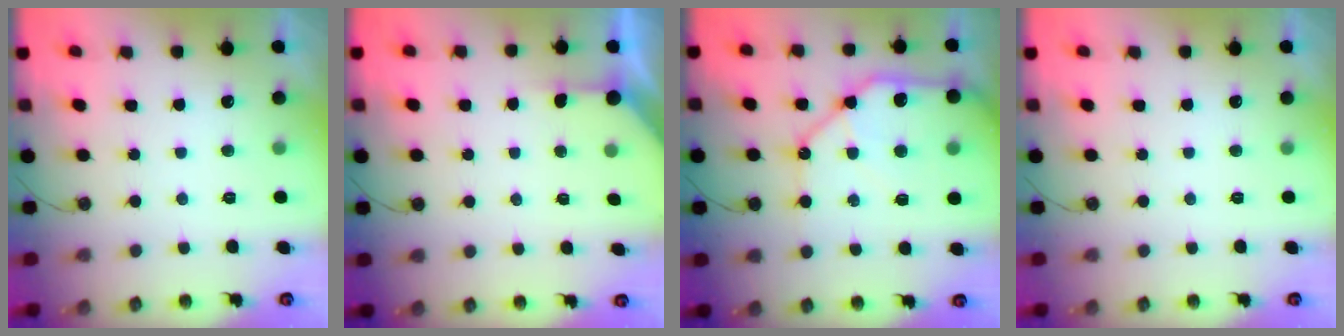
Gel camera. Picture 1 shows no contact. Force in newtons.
{"total": 2.4, "press": 2.4, "slide": 0.3}
{"total": 17.9, "press": 17.7, "slide": 2.4}
{"total": 0.0}